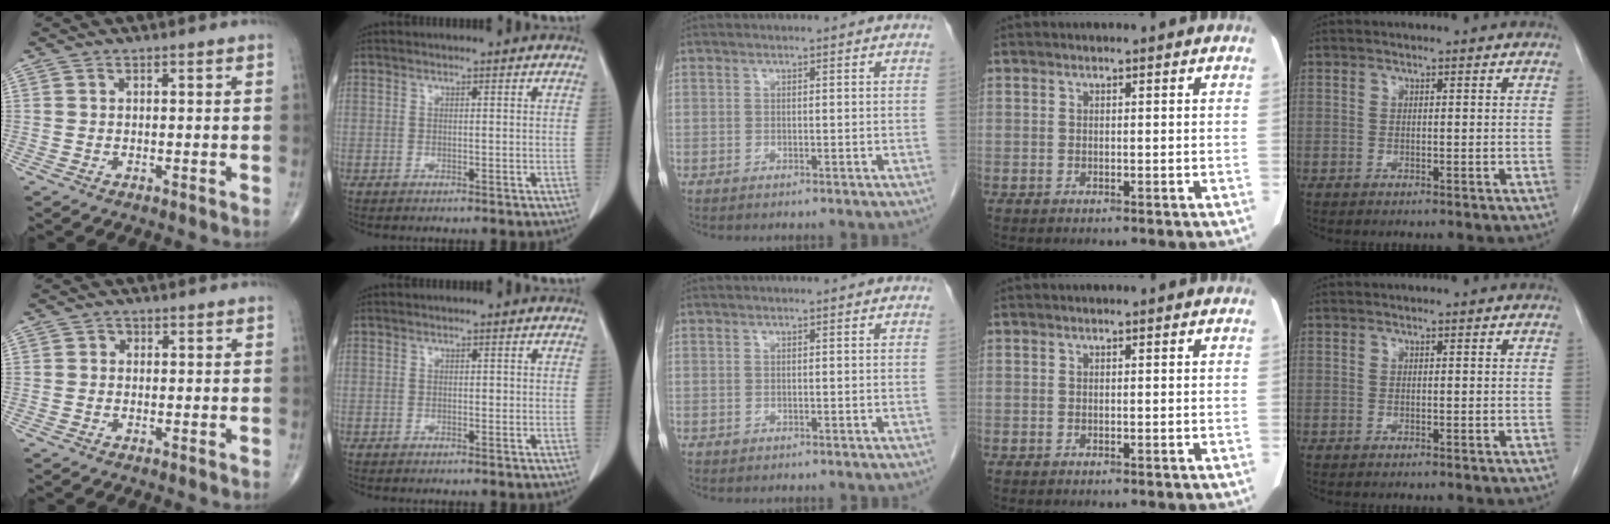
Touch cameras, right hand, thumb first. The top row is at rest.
{"thumb": {"total": 1.0, "force": [0.1, 0.9, 0.4], "torque": [0.003, 0.004, -0.002]}}